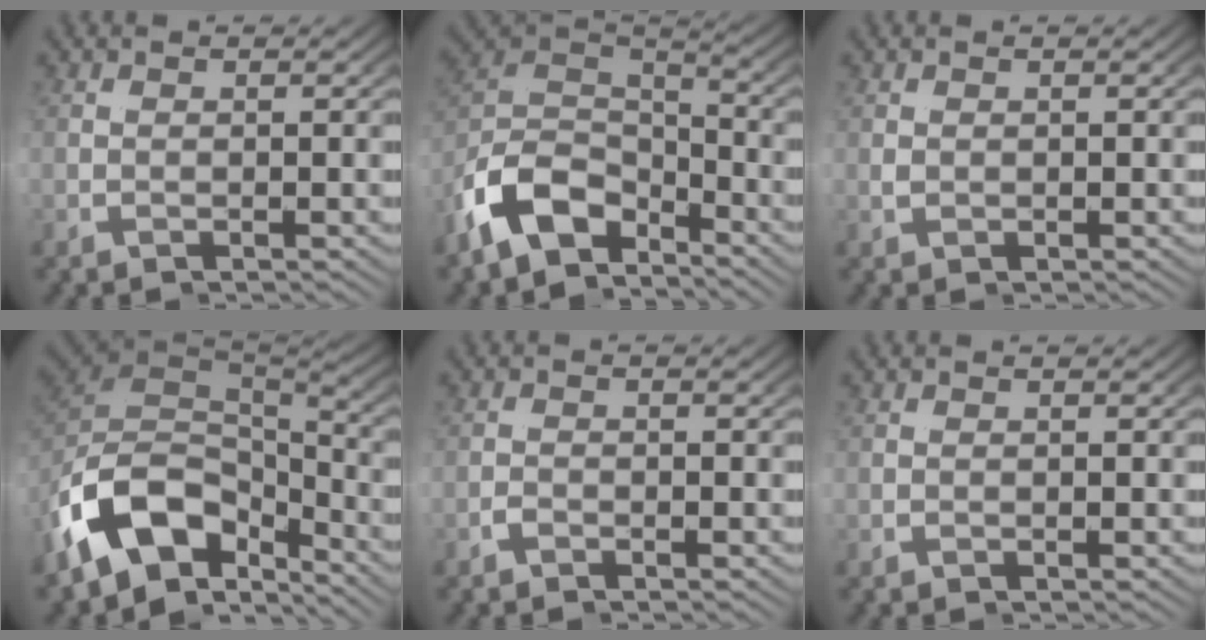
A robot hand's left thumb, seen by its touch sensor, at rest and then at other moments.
{"total": 9.5, "force": [-2.3, 5.6, 7.2], "torque": [-0.182, -0.019, -0.027]}
{"total": 0.6, "force": [0.5, 0.5, 0.0], "torque": [0.005, -0.002, 0.012]}
{"total": 13.0, "force": [-1.4, 7.6, 10.5], "torque": [-0.212, -0.004, -0.016]}
{"total": 1.2, "force": [-0.8, -0.2, -0.9], "torque": [0.007, 0.000, -0.018]}
{"total": 0.0}